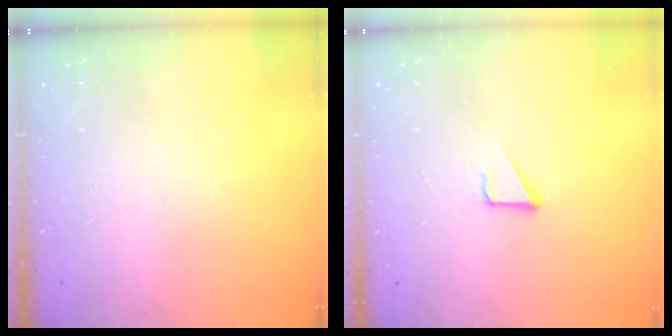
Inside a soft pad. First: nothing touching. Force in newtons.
{"total": 2.1, "press": 2.1, "slide": 0.1}